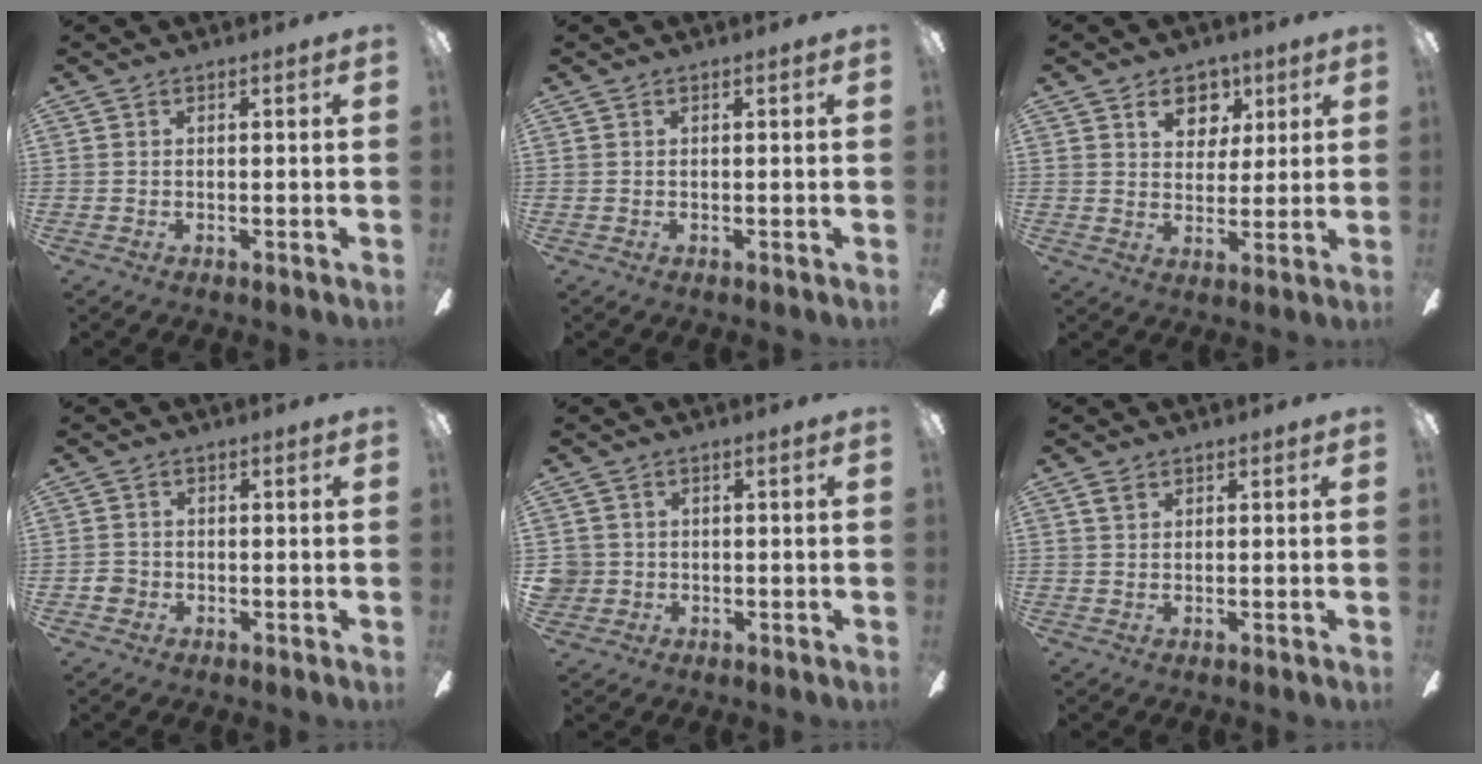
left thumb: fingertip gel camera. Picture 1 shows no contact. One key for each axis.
{"total": 0.0}
{"total": 8.3, "fx": 4.4, "fy": 5.9, "fz": 3.7, "tx": -0.038, "ty": -0.012, "tz": 0.075}
{"total": 2.3, "fx": -1.0, "fy": 2.0, "fz": 0.5, "tx": -0.007, "ty": 0.004, "tz": -0.018}
{"total": 3.0, "fx": -0.1, "fy": 3.0, "fz": 0.2, "tx": -0.011, "ty": 0.007, "tz": -0.001}
{"total": 1.7, "fx": 1.2, "fy": 1.0, "fz": 0.6, "tx": -0.006, "ty": -0.004, "tz": 0.021}